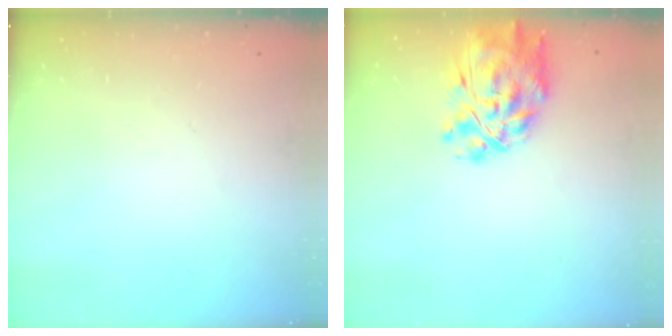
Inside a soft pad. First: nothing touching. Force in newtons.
{"total": 13.9, "press": 13.1, "slide": 4.7}